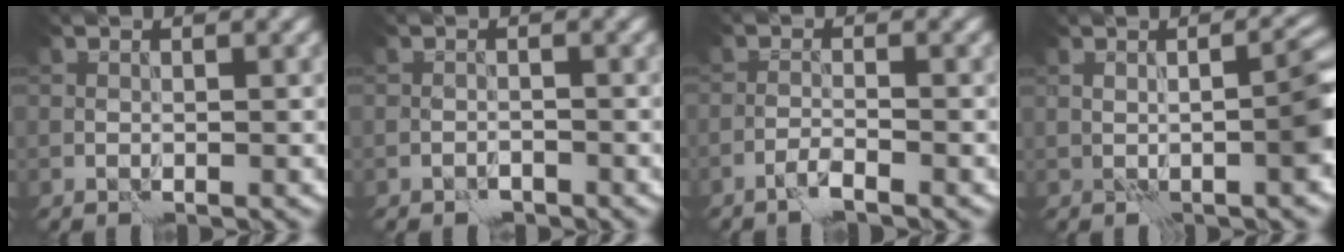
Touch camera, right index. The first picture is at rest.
{"total": 0.7, "force": [-0.6, 0.3, 0.0], "torque": [0.002, 0.003, -0.012]}
{"total": 1.2, "force": [-0.9, -0.2, 0.8], "torque": [-0.016, 0.002, -0.022]}
{"total": 2.9, "force": [-0.4, 0.5, 2.9], "torque": [-0.040, 0.004, -0.003]}